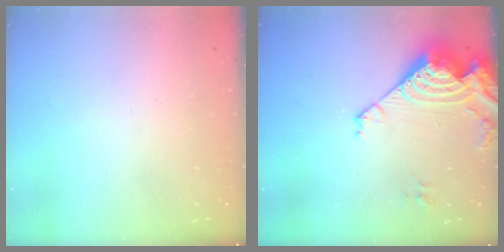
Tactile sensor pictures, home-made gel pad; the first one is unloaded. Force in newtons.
{"total": 15.3, "press": 15.2, "slide": 1.8}